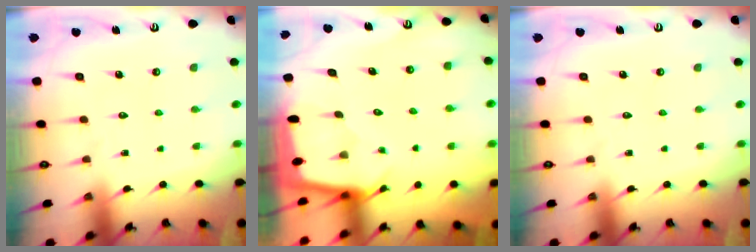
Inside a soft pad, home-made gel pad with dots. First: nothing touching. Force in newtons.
{"total": 1.6, "press": 1.6, "slide": 0.2}
{"total": 0.0}